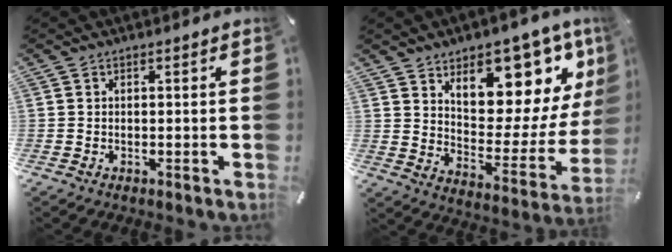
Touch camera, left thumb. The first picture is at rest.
{"total": 14.1, "force": [9.9, 8.1, 5.8], "torque": [-0.056, -0.108, 0.167]}